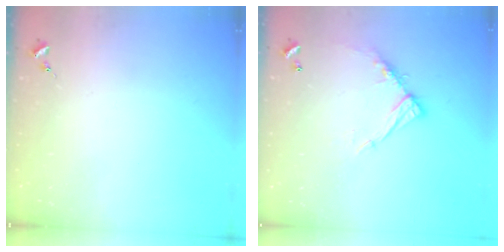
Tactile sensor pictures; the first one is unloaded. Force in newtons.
{"total": 12.8, "press": 12.8, "slide": 1.0}